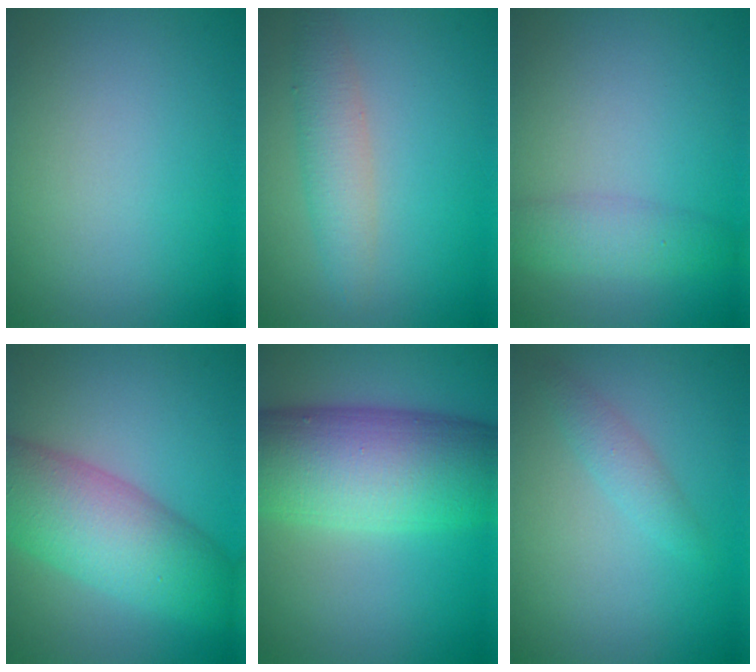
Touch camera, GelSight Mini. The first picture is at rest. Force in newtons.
{"total": 2.9, "press": 2.9, "slide": 0.1}
{"total": 2.8, "press": 2.8, "slide": 0.1}
{"total": 8.4, "press": 8.4, "slide": 0.2}
{"total": 12.4, "press": 12.4, "slide": 0.4}
{"total": 1.5, "press": 1.5, "slide": 0.0}